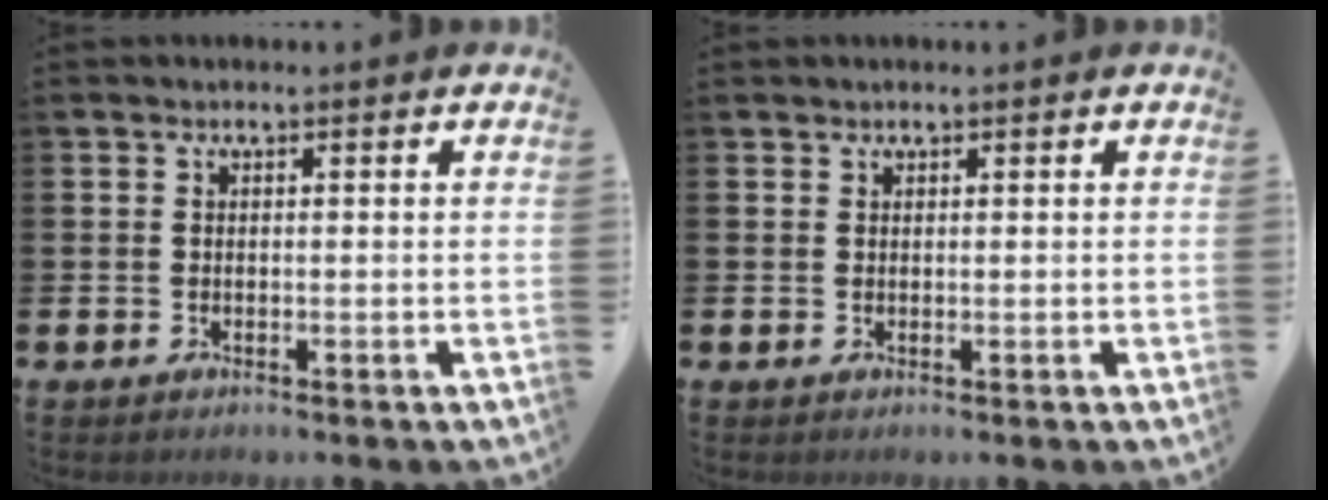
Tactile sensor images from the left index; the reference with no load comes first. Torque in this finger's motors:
{"motor_torque": [0.14, 0.01, -0.04, -0.01]}